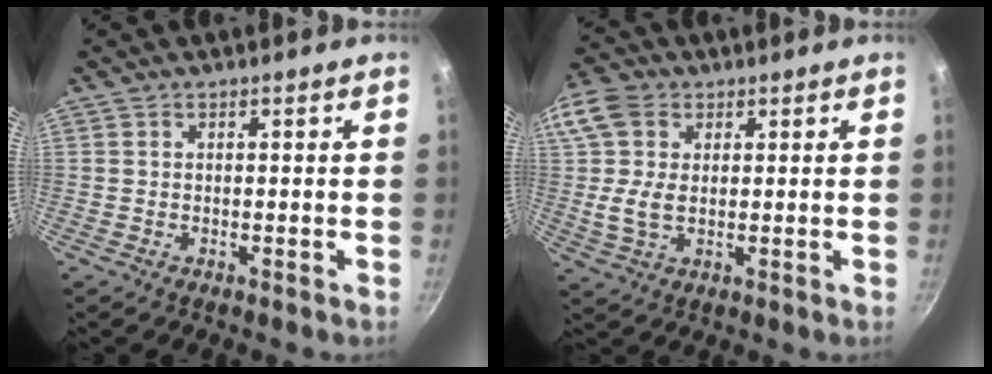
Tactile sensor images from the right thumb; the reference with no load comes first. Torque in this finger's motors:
{"motor_torque": [-0.21, 0.73, 0.29, -0.23, 0.20]}